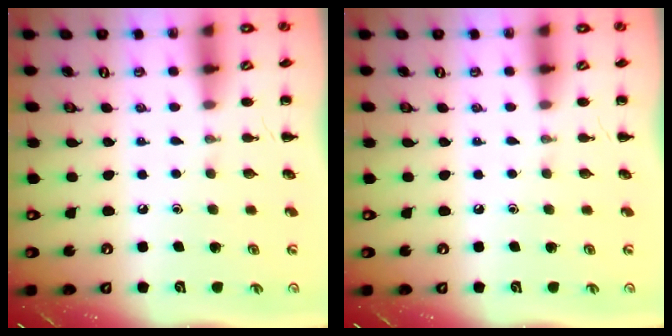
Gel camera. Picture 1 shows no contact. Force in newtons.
{"total": 0.0}